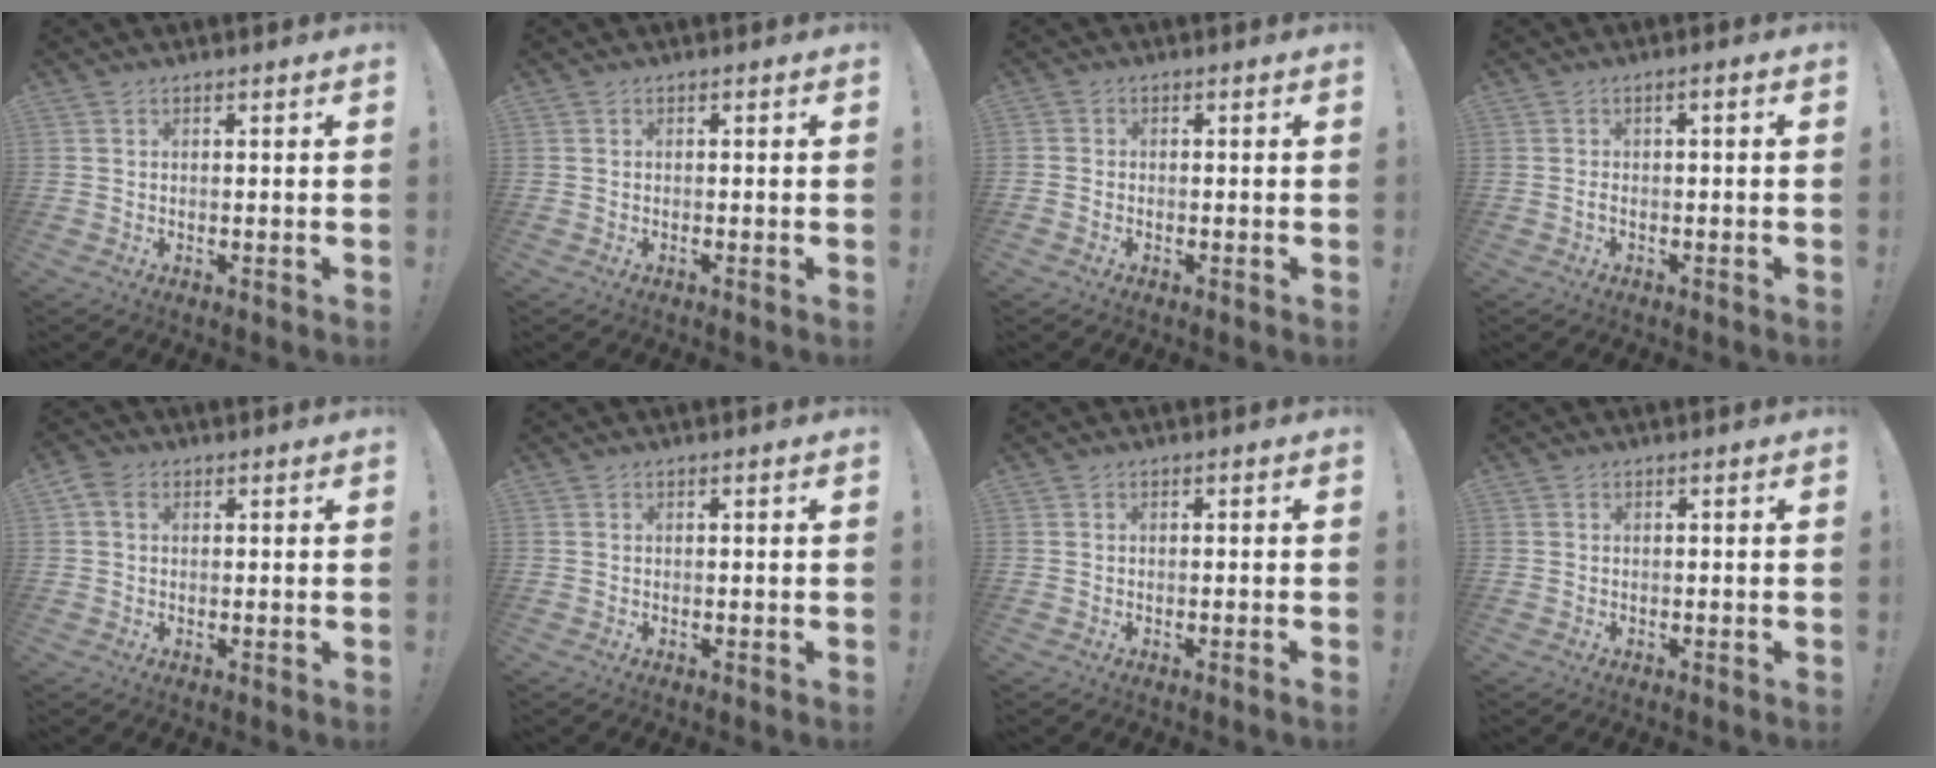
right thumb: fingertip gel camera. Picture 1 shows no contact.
{"total": 0.6, "force": [-0.6, -0.1, 0.2], "torque": [-0.005, -0.001, -0.010]}
{"total": 1.1, "force": [-0.8, 0.7, 0.1], "torque": [0.000, 0.003, -0.015]}
{"total": 2.4, "force": [-1.2, 0.1, 2.0], "torque": [-0.032, 0.001, -0.021]}
{"total": 3.2, "force": [1.2, 2.3, 1.8], "torque": [-0.033, 0.001, 0.024]}
{"total": 0.0}
{"total": 0.5, "force": [-0.2, -0.2, 0.5], "torque": [-0.008, -0.001, -0.004]}
{"total": 0.0}